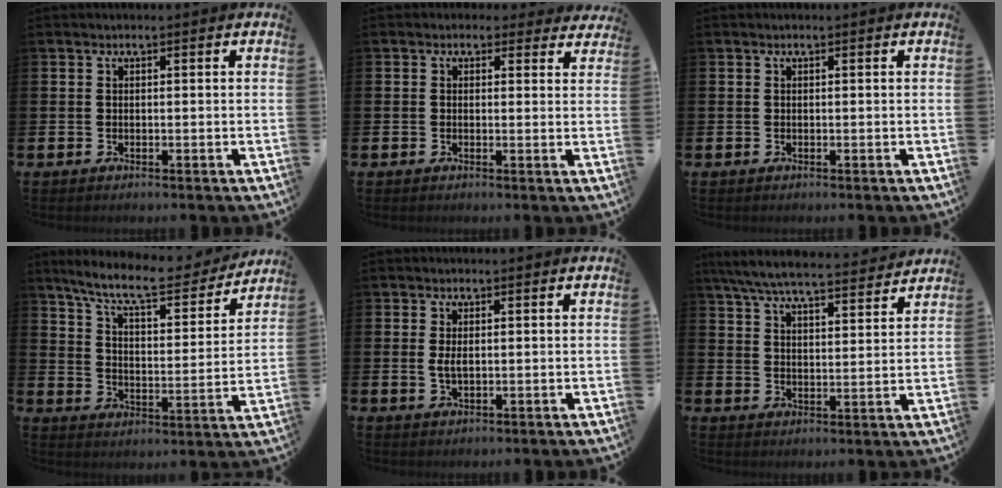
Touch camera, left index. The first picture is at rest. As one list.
[{"total": 1.7, "force": [1.3, 1.1, 0.1], "torque": [-0.005, 0.002, 0.022]}, {"total": 0.0}, {"total": 9.8, "force": [8.8, 1.7, 4.2], "torque": [-0.103, -0.056, 0.148]}, {"total": 1.8, "force": [0.2, 0.9, 1.6], "torque": [-0.030, 0.004, 0.002]}, {"total": 7.4, "force": [6.9, 0.9, 2.5], "torque": [-0.068, -0.043, 0.120]}]